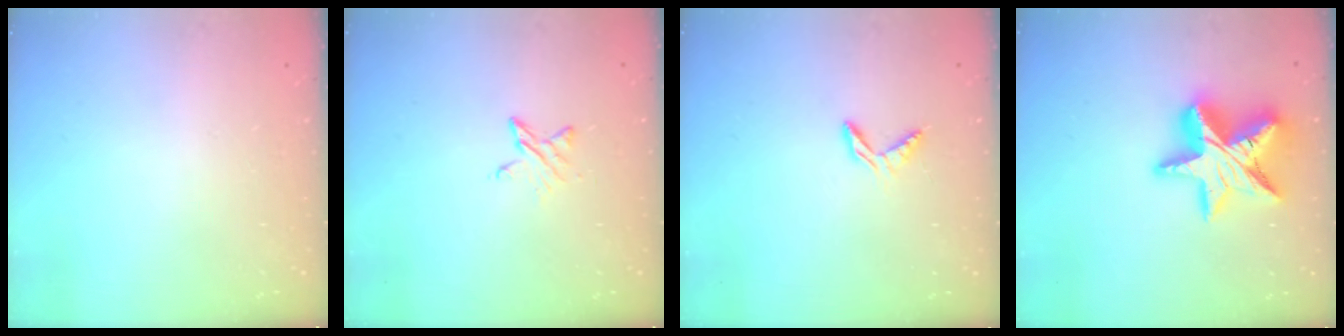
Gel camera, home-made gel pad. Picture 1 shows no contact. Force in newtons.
{"total": 5.1, "press": 5.1, "slide": 0.5}
{"total": 4.5, "press": 4.5, "slide": 0.3}
{"total": 18.8, "press": 18.7, "slide": 1.4}